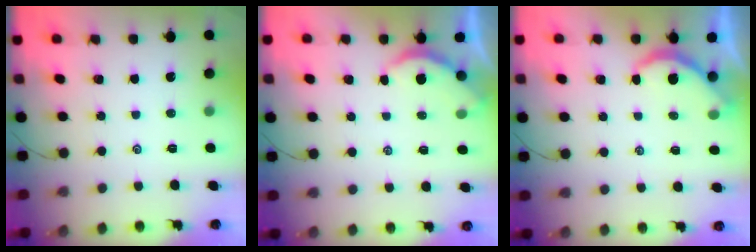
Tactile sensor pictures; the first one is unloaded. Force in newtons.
{"total": 2.5, "press": 2.5, "slide": 0.4}
{"total": 4.0, "press": 4.0, "slide": 0.4}